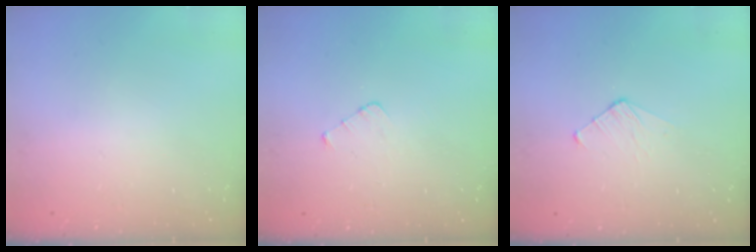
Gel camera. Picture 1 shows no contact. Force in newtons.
{"total": 2.4, "press": 2.4, "slide": 0.3}
{"total": 3.5, "press": 3.4, "slide": 0.3}